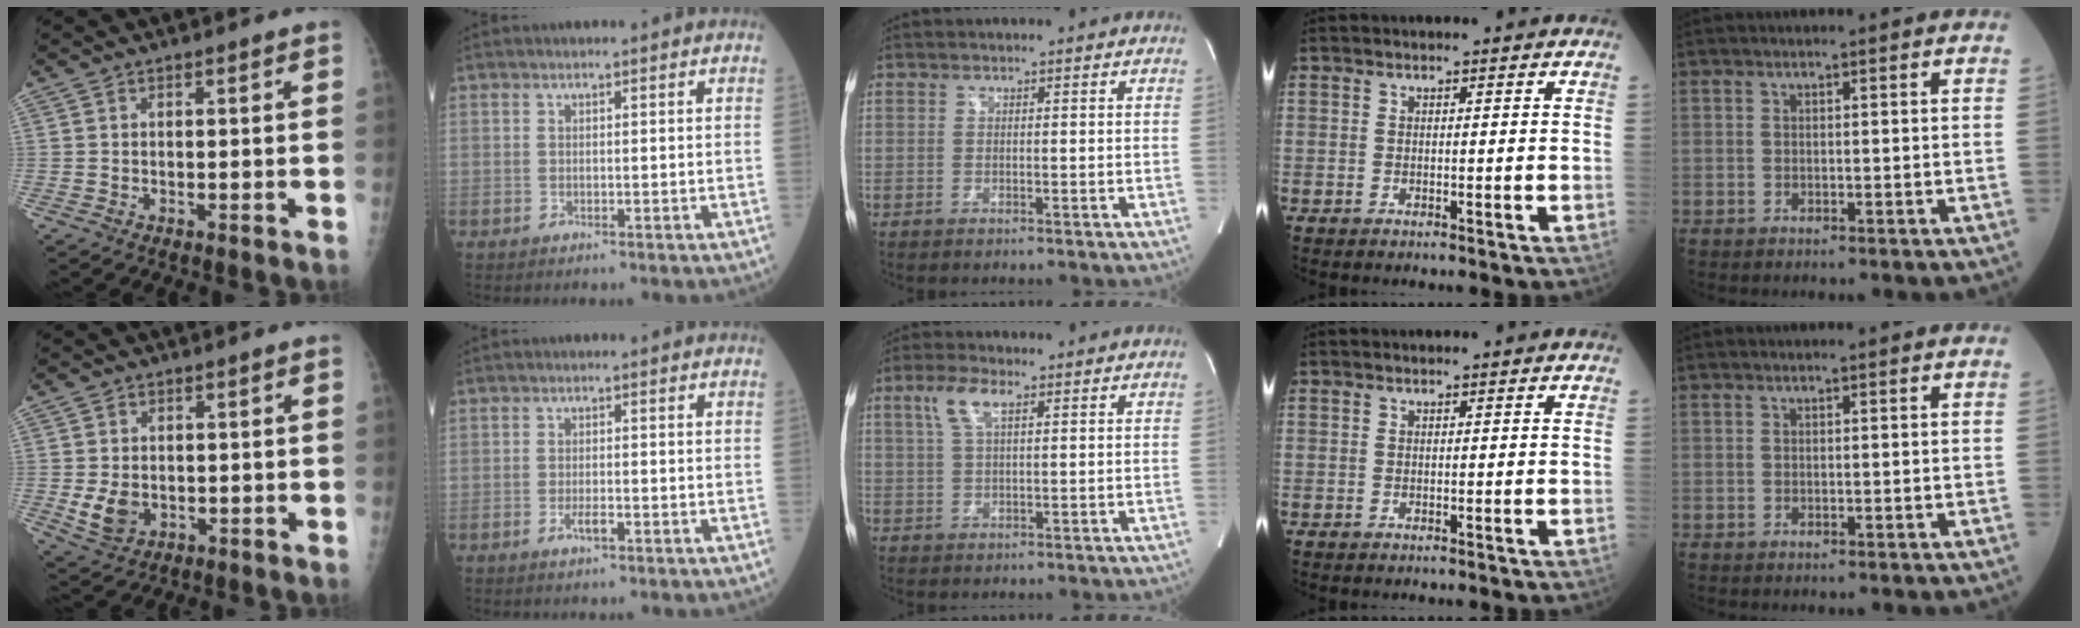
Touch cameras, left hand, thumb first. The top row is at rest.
{"thumb": {"total": 5.4, "force": [-0.6, 4.2, 3.4], "torque": [-0.049, -0.007, 0.000]}, "index": {"total": 1.9, "force": [-1.1, 0.4, 1.5], "torque": [-0.031, -0.001, -0.020]}, "middle": {"total": 4.6, "force": [2.1, 1.2, 3.9], "torque": [-0.090, 0.014, 0.046]}}